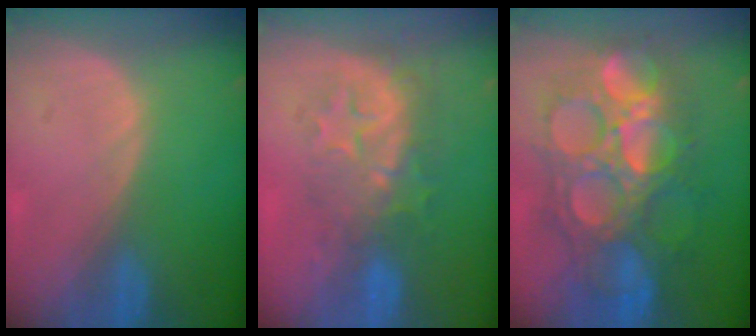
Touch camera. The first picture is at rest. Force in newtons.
{"total": 8.7, "press": 8.0, "slide": 3.5}
{"total": 13.4, "press": 13.3, "slide": 1.5}